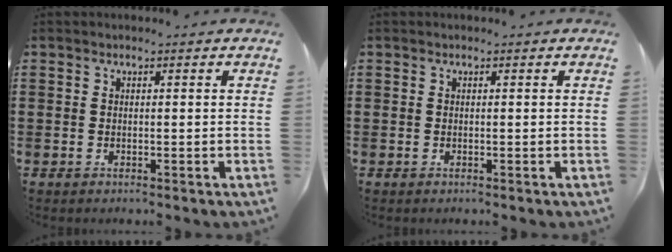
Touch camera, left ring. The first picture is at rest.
{"total": 0.0}